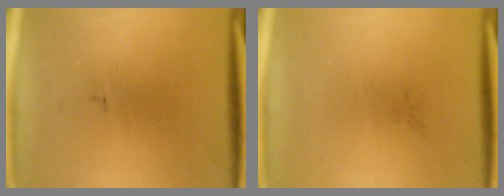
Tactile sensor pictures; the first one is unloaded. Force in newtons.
{"total": 0.0}